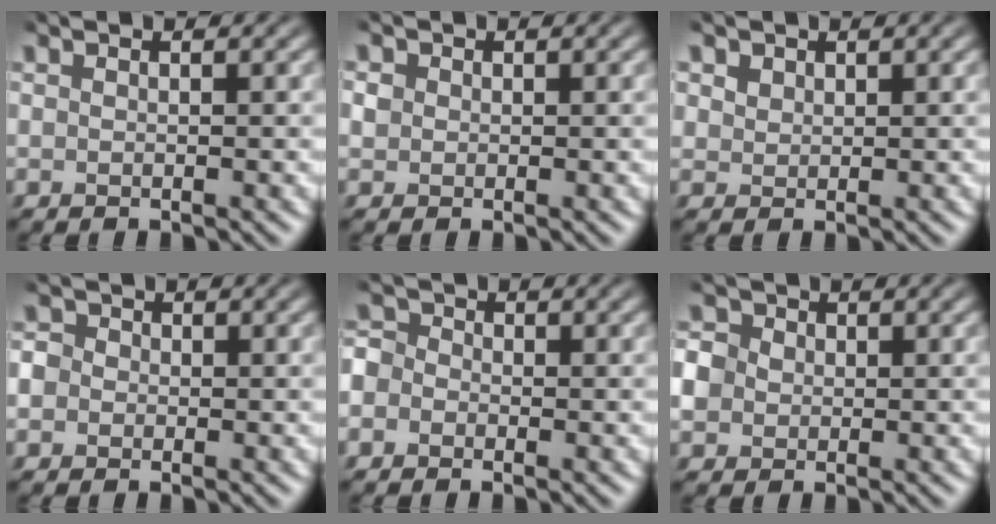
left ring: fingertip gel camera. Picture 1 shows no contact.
{"total": 2.4, "force": [-1.2, -0.7, -1.9], "torque": [0.009, -0.012, -0.004]}
{"total": 2.0, "force": [-0.5, -0.8, -1.8], "torque": [0.004, -0.015, 0.014]}
{"total": 2.8, "force": [-2.0, 0.1, -1.9], "torque": [0.011, -0.016, -0.024]}
{"total": 3.6, "force": [-2.8, 0.0, -2.2], "torque": [0.022, -0.015, -0.039]}
{"total": 2.5, "force": [-1.8, 0.6, -1.7], "torque": [0.006, -0.015, -0.017]}